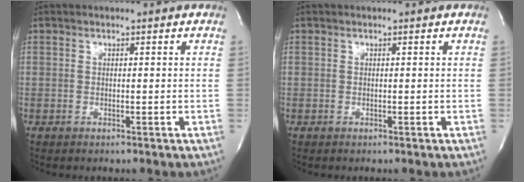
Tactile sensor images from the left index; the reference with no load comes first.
{"total": 0.0}